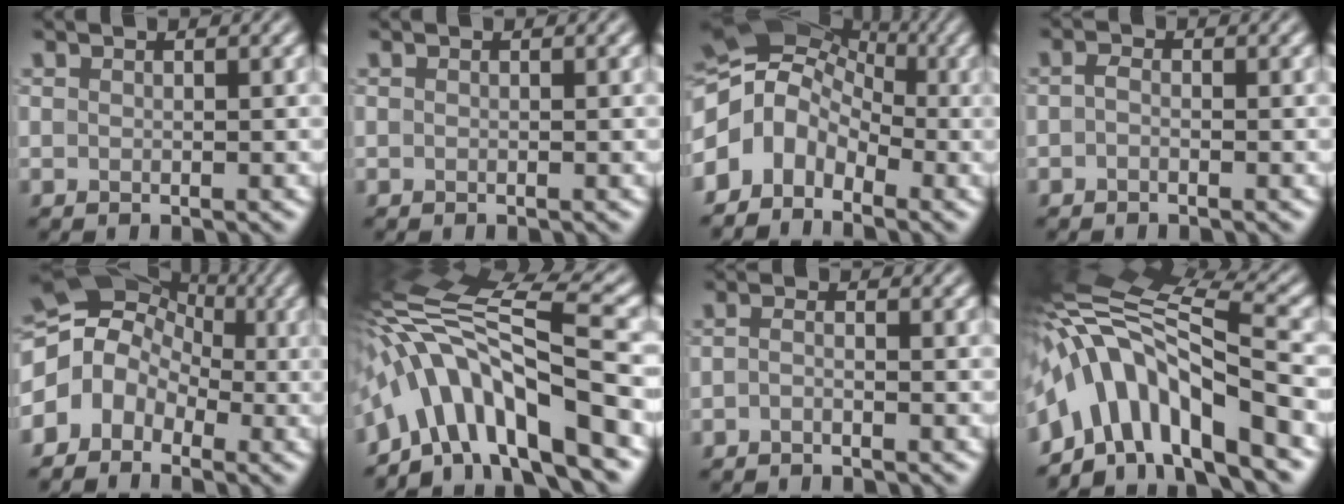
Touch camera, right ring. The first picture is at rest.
{"total": 0.0}
{"total": 7.1, "force": [-2.5, 5.3, 4.1], "torque": [-0.058, 0.015, -0.072]}
{"total": 1.0, "force": [-0.4, 0.5, 0.7], "torque": [-0.017, 0.000, -0.012]}
{"total": 6.5, "force": [-1.9, 5.3, 3.4], "torque": [-0.057, 0.014, -0.062]}
{"total": 12.3, "force": [-4.4, 3.8, 10.9], "torque": [-0.184, 0.031, -0.077]}
{"total": 1.1, "force": [-0.8, 0.3, 0.7], "torque": [-0.016, -0.003, -0.019]}
{"total": 11.6, "force": [-4.9, 4.5, 9.5], "torque": [-0.159, 0.025, -0.093]}